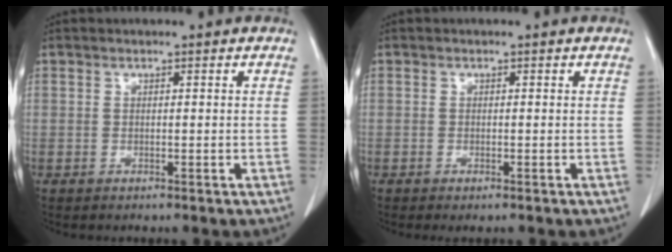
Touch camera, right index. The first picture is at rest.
{"total": 0.9, "force": [-0.6, 0.2, 0.7], "torque": [-0.012, -0.003, -0.007]}